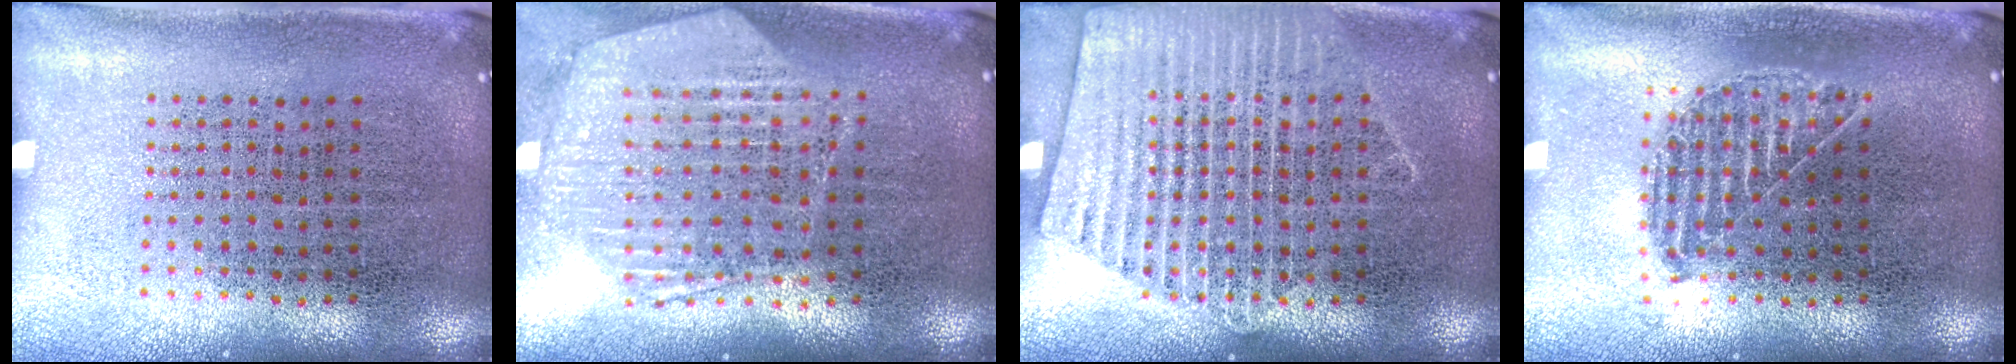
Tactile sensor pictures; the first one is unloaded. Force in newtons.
{"total": 1.3, "press": 1.2, "slide": 0.3}
{"total": 2.9, "press": 2.9, "slide": 0.3}
{"total": 1.0, "press": 0.9, "slide": 0.3}